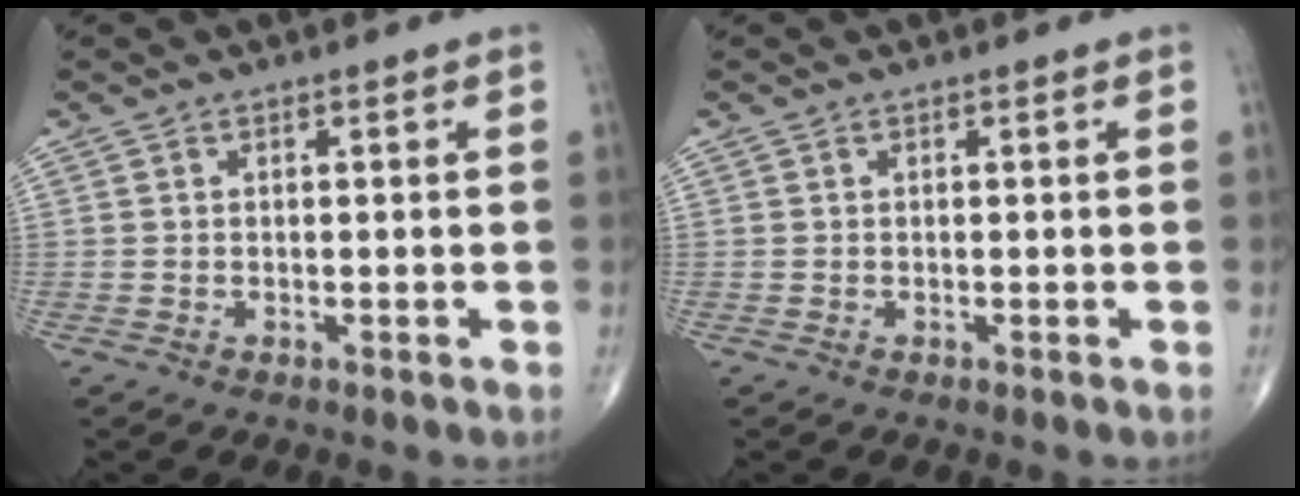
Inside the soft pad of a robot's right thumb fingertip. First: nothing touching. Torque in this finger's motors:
{"motor_torque": [-0.07, 0.08, 0.00, 0.01, 0.00]}